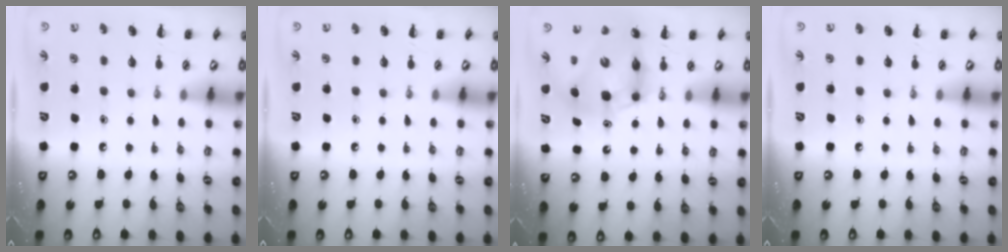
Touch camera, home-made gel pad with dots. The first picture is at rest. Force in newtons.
{"total": 0.0}
{"total": 9.4, "press": 9.0, "slide": 2.7}
{"total": 0.0}